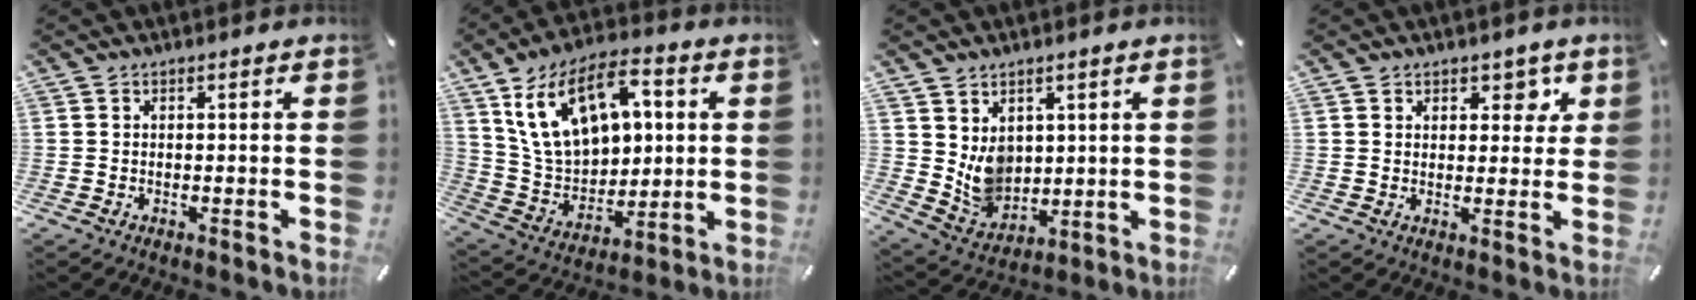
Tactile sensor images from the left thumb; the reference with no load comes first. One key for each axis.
{"total": 18.8, "fx": 7.7, "fy": 12.5, "fz": 11.9, "tx": -0.243, "ty": -0.019, "tz": 0.139}
{"total": 8.6, "fx": 3.4, "fy": 7.5, "fz": 2.7, "tx": -0.047, "ty": -0.032, "tz": 0.072}
{"total": 4.9, "fx": 2.5, "fy": 3.7, "fz": 2.1, "tx": -0.005, "ty": -0.010, "tz": 0.034}